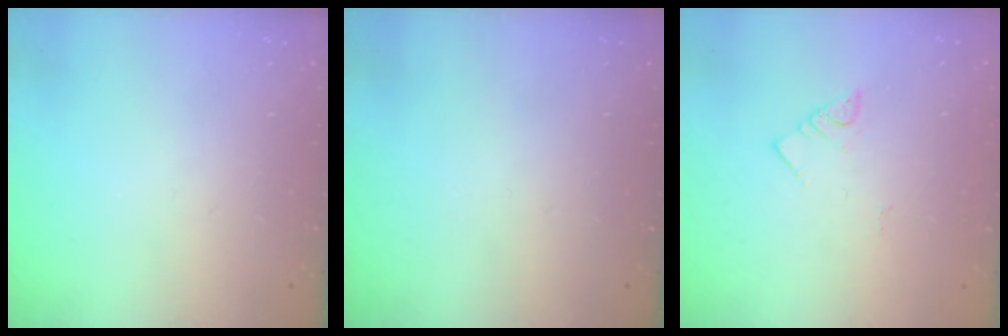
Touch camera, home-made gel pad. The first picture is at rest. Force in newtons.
{"total": 0.0}
{"total": 2.9, "press": 2.9, "slide": 0.3}